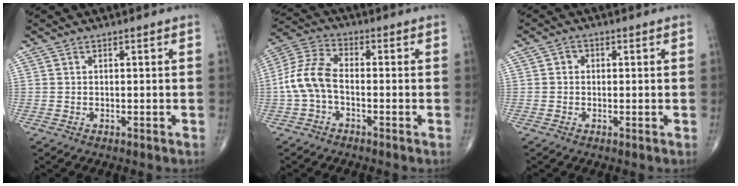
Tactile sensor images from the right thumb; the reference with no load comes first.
{"total": 8.7, "force": [-1.6, 4.9, 7.1], "torque": [-0.154, 0.028, -0.042]}
{"total": 1.6, "force": [0.1, 1.5, 0.7], "torque": [-0.001, 0.004, -0.003]}